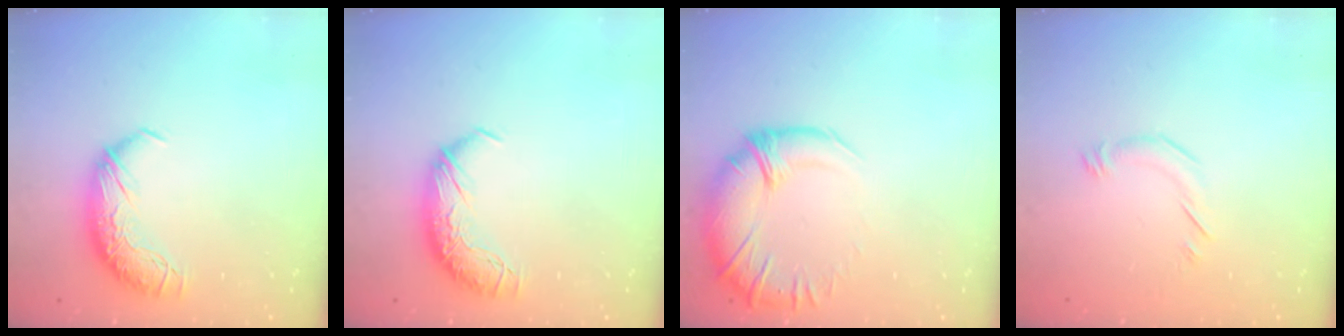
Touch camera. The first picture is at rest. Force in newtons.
{"total": 0.0}
{"total": 2.8, "press": 0.5, "slide": 2.8}
{"total": 6.4, "press": 6.3, "slide": 0.5}